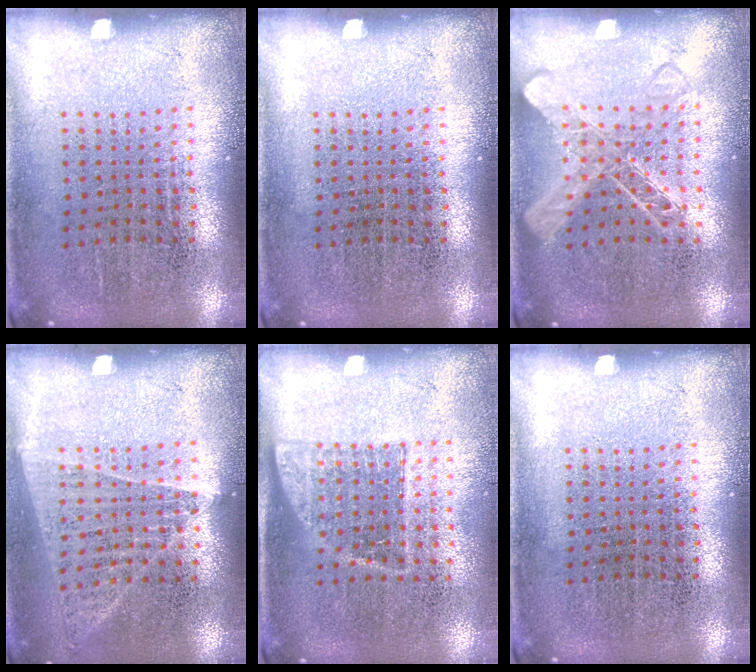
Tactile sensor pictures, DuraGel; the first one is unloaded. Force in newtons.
{"total": 0.0}
{"total": 1.4, "press": 1.4, "slide": 0.3}
{"total": 1.2, "press": 1.1, "slide": 0.1}
{"total": 1.3, "press": 1.1, "slide": 0.7}
{"total": 0.0}